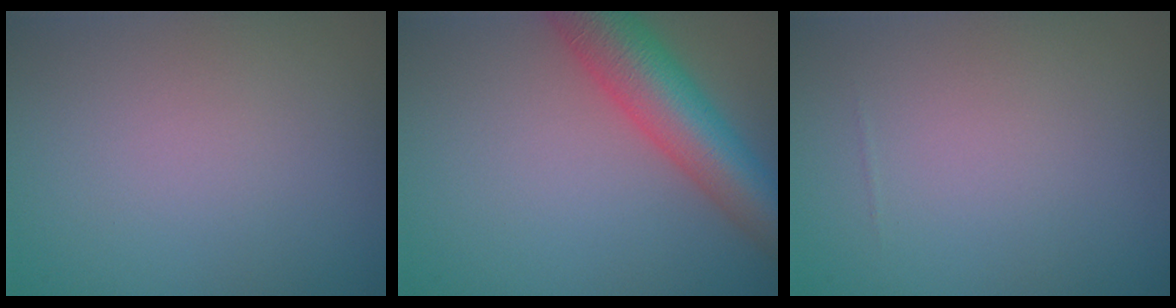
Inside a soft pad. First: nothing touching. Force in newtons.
{"total": 8.0, "press": 8.0, "slide": 0.3}
{"total": 0.0}